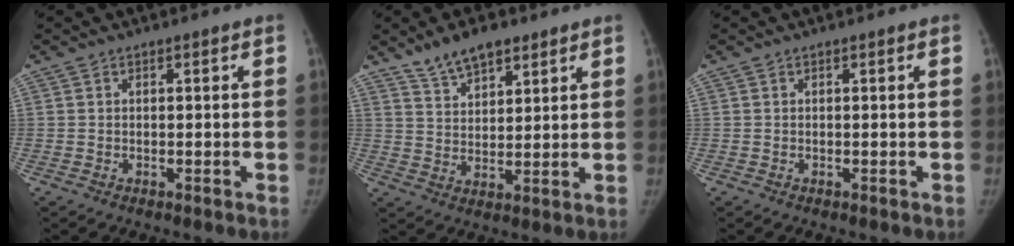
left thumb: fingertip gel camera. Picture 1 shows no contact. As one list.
[{"total": 8.0, "force": [5.9, 3.6, 4.0], "torque": [-0.045, -0.031, 0.108]}, {"total": 0.0}]